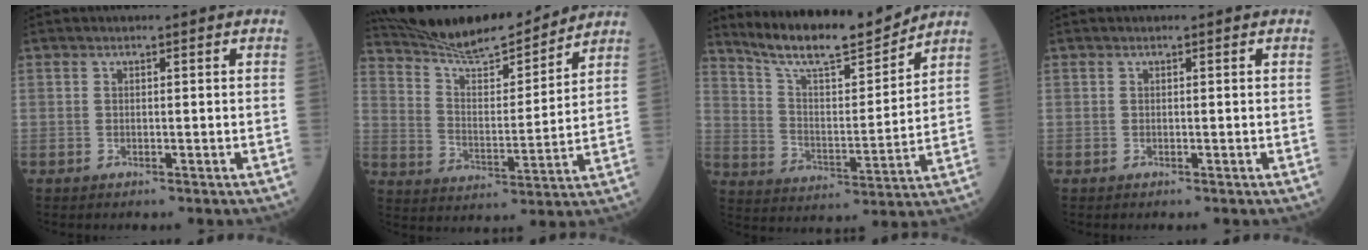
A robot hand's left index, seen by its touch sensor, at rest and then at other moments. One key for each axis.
{"total": 15.9, "fx": 15.0, "fy": 1.5, "fz": 5.1, "tx": -0.097, "ty": 0.001, "tz": 0.249}
{"total": 14.1, "fx": 12.9, "fy": 1.3, "fz": 5.5, "tx": -0.103, "ty": -0.009, "tz": 0.223}
{"total": 0.0}